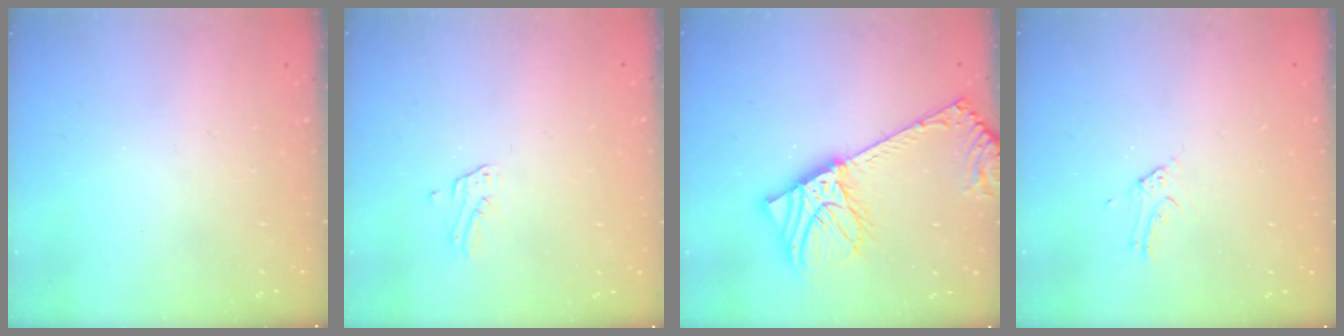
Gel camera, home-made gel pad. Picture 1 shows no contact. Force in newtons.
{"total": 1.4, "press": 1.4, "slide": 0.1}
{"total": 10.9, "press": 10.6, "slide": 2.2}
{"total": 2.9, "press": 2.9, "slide": 0.3}